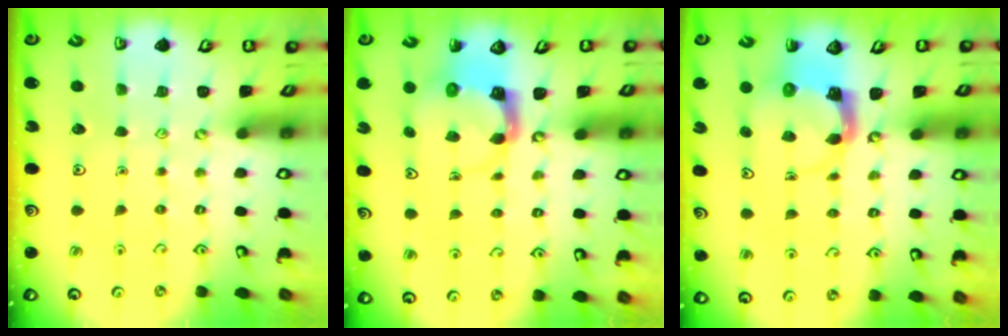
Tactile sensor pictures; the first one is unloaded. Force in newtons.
{"total": 3.9, "press": 3.9, "slide": 0.4}
{"total": 3.9, "press": 3.8, "slide": 0.6}